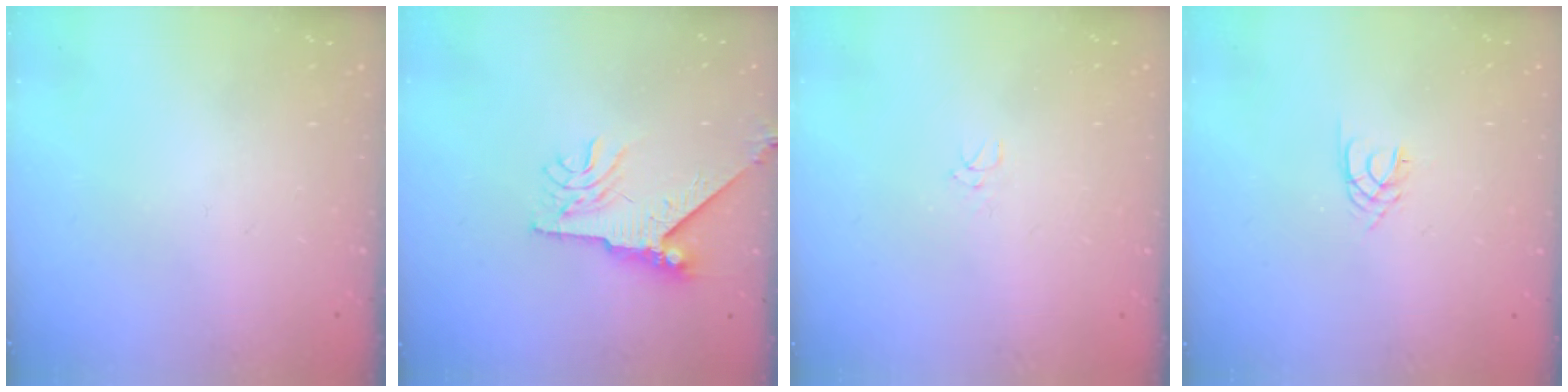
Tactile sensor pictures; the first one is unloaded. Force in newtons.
{"total": 8.3, "press": 8.2, "slide": 0.8}
{"total": 3.4, "press": 3.4, "slide": 0.2}
{"total": 2.4, "press": 2.4, "slide": 0.3}